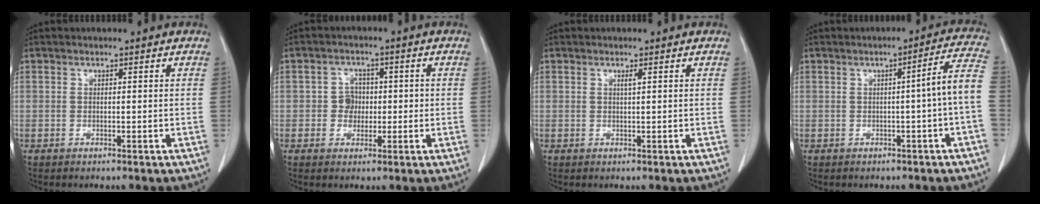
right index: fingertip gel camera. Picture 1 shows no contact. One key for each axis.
{"total": 3.4, "fx": -0.2, "fy": 3.2, "fz": 1.2, "tx": -0.012, "ty": 0.011, "tz": -0.003}
{"total": 0.7, "fx": 0.3, "fy": -0.1, "fz": 0.6, "tx": -0.013, "ty": 0.000, "tz": 0.007}
{"total": 6.2, "fx": -1.0, "fy": -0.9, "fz": 6.0, "tx": -0.072, "ty": 0.013, "tz": -0.016}